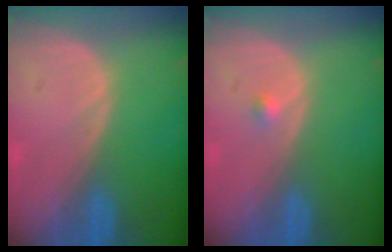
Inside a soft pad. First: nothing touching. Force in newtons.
{"total": 0.9, "press": 0.7, "slide": 0.6}